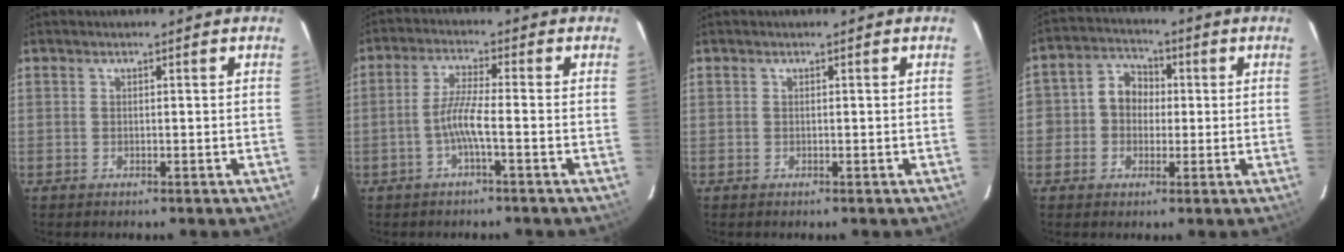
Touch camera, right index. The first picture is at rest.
{"total": 4.8, "force": [-1.9, -0.2, 4.4], "torque": [-0.097, 0.006, -0.037]}
{"total": 0.0}
{"total": 6.7, "force": [-0.5, 6.1, 2.7], "torque": [-0.052, 0.029, -0.014]}